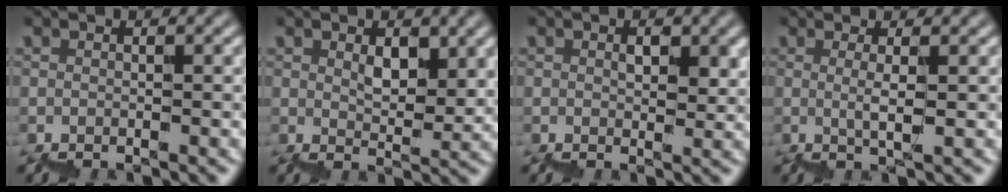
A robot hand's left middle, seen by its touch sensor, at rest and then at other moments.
{"total": 3.6, "force": [2.3, 1.5, 2.3], "torque": [-0.041, 0.004, 0.045]}
{"total": 1.8, "force": [0.9, 0.8, 1.4], "torque": [-0.028, 0.001, 0.013]}
{"total": 1.3, "force": [0.9, 0.0, 1.0], "torque": [-0.017, 0.003, 0.019]}